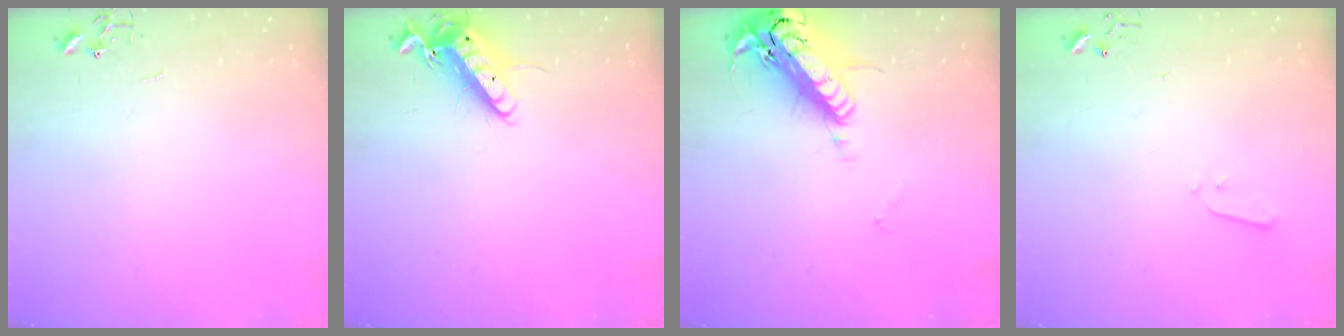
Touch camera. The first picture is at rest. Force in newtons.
{"total": 12.5, "press": 12.5, "slide": 1.1}
{"total": 21.3, "press": 20.9, "slide": 4.0}
{"total": 2.8, "press": 2.7, "slide": 0.4}